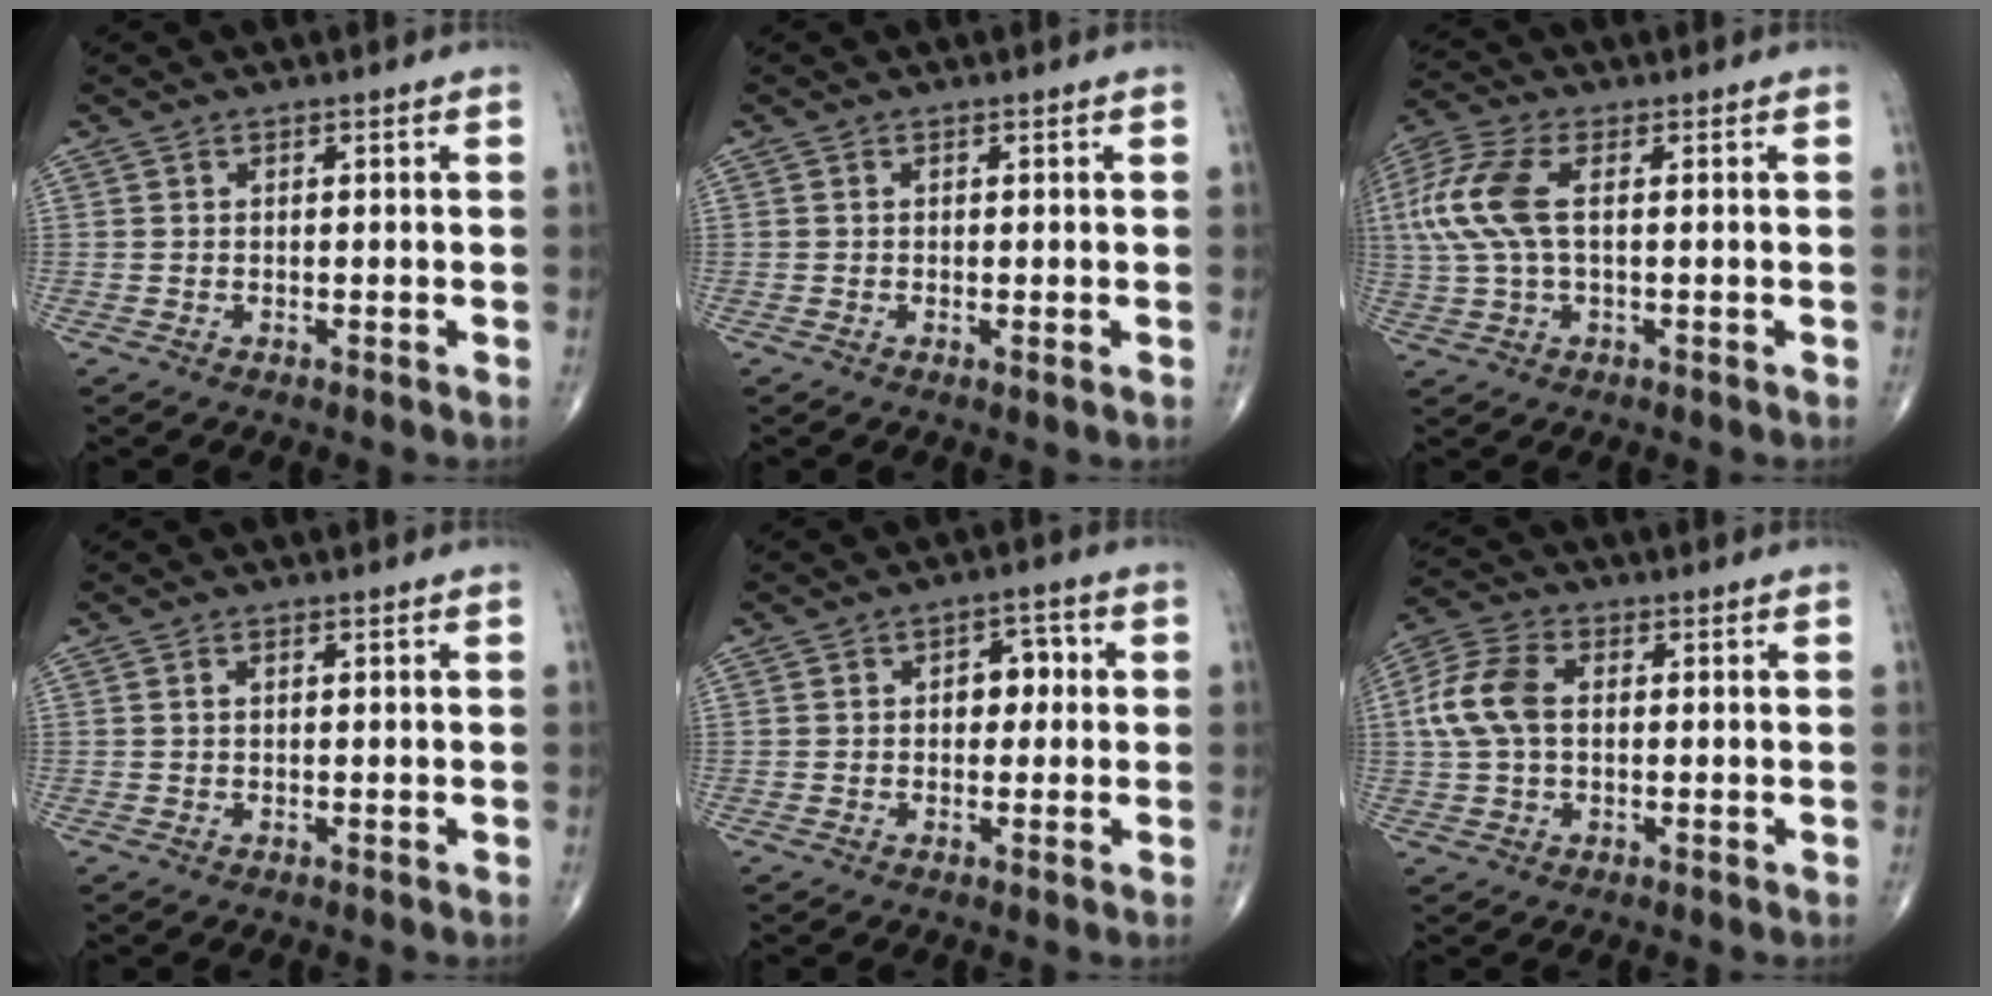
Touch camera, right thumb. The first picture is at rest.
{"total": 0.6, "force": [0.0, 0.0, 0.6], "torque": [-0.011, -0.004, -0.002]}
{"total": 11.2, "force": [1.7, 5.4, 9.6], "torque": [-0.245, 0.020, 0.033]}
{"total": 0.6, "force": [0.1, 0.3, 0.4], "torque": [-0.012, 0.003, 0.004]}
{"total": 4.8, "force": [0.4, 3.3, 3.5], "torque": [-0.021, 0.011, 0.000]}
{"total": 9.1, "force": [0.8, 5.9, 6.9], "torque": [-0.154, 0.021, 0.011]}